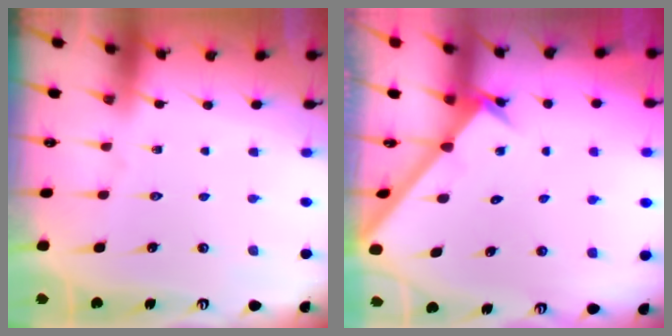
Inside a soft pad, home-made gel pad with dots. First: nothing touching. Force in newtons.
{"total": 1.9, "press": 1.9, "slide": 0.2}